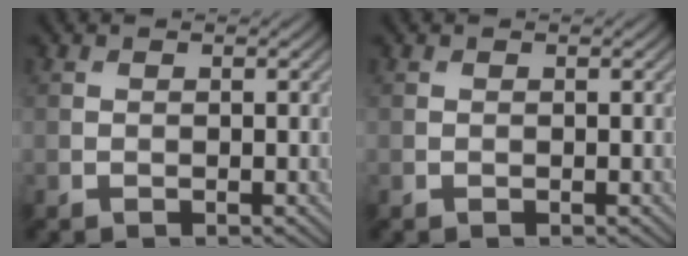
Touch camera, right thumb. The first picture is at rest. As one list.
[{"total": 0.0}]